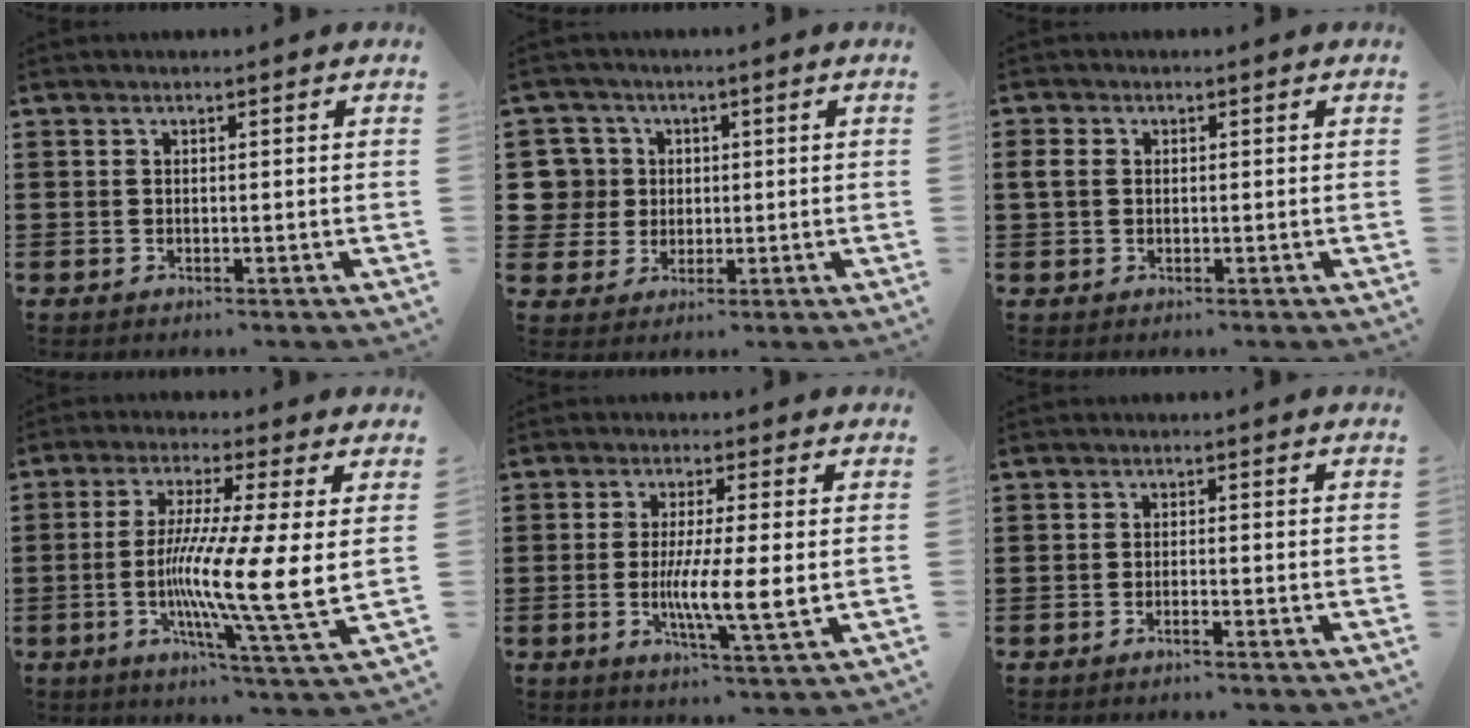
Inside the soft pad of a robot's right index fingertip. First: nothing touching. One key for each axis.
{"total": 6.6, "fx": 1.1, "fy": 6.4, "fz": 1.1, "tx": -0.067, "ty": 0.014, "tz": 0.018}
{"total": 2.0, "fx": 0.2, "fy": 1.6, "fz": 1.2, "tx": -0.034, "ty": 0.005, "tz": 0.002}
{"total": 11.6, "fx": -0.7, "fy": -0.6, "fz": 11.6, "tx": -0.222, "ty": -0.018, "tz": -0.018}
{"total": 7.3, "fx": -0.7, "fy": 0.6, "fz": 7.3, "tx": -0.135, "ty": -0.014, "tz": -0.013}
{"total": 1.1, "fx": -0.8, "fy": -0.2, "fz": 0.8, "tx": -0.013, "ty": -0.004, "tz": -0.014}